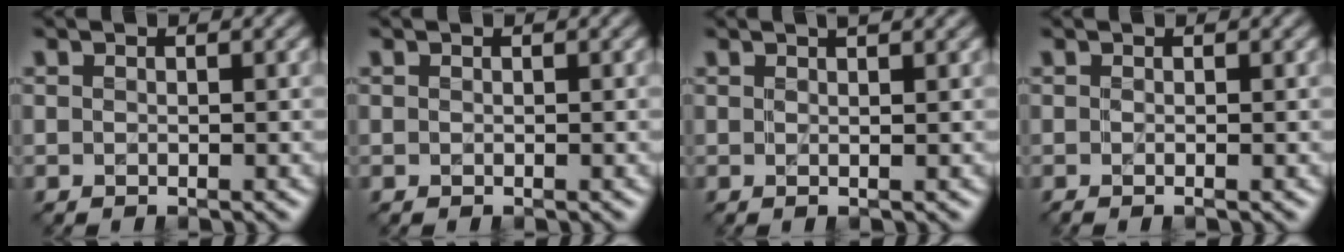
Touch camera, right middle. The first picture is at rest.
{"total": 0.0}
{"total": 3.0, "force": [1.5, 1.2, 2.4], "torque": [-0.015, 0.007, -0.008]}
{"total": 1.1, "force": [-0.2, 0.3, 1.0], "torque": [-0.014, -0.005, -0.007]}